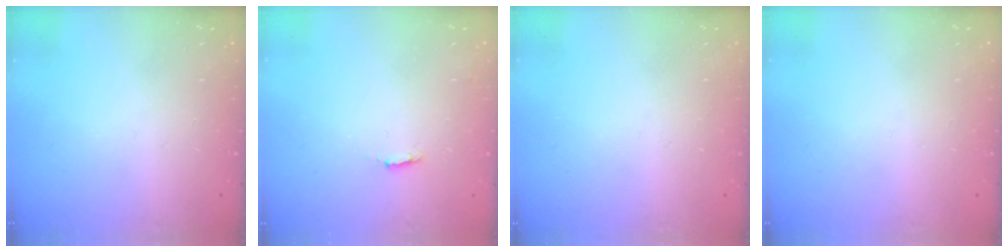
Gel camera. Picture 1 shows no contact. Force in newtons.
{"total": 2.3, "press": 2.2, "slide": 0.5}
{"total": 0.0}
{"total": 0.0}